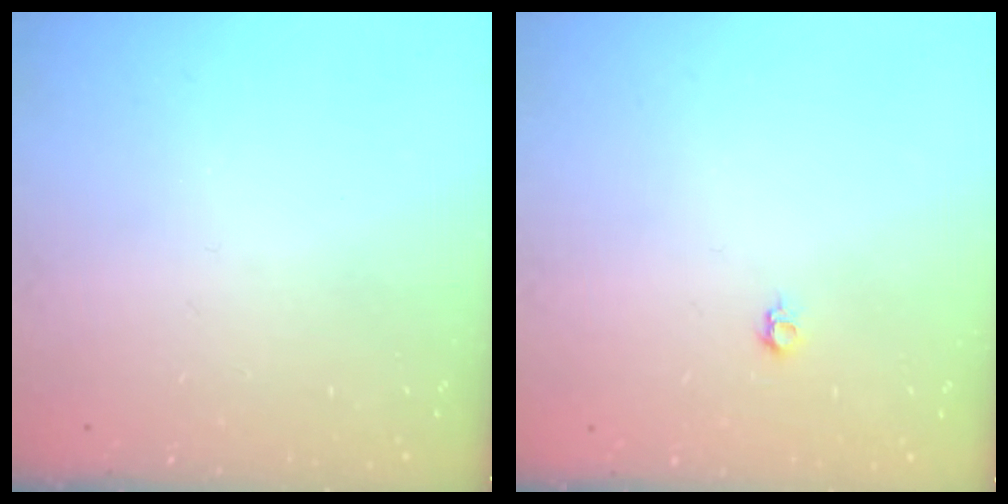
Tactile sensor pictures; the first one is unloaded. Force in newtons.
{"total": 4.0, "press": 4.0, "slide": 0.6}